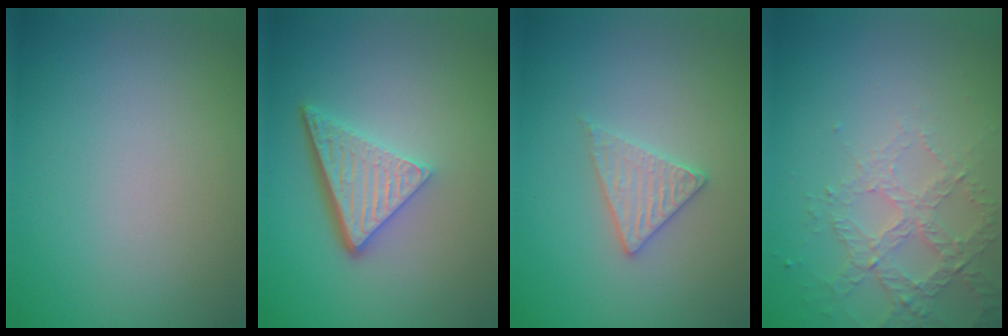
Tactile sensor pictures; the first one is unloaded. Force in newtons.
{"total": 5.2, "press": 3.6, "slide": 3.8}
{"total": 2.4, "press": 2.4, "slide": 0.3}
{"total": 3.3, "press": 3.0, "slide": 1.2}